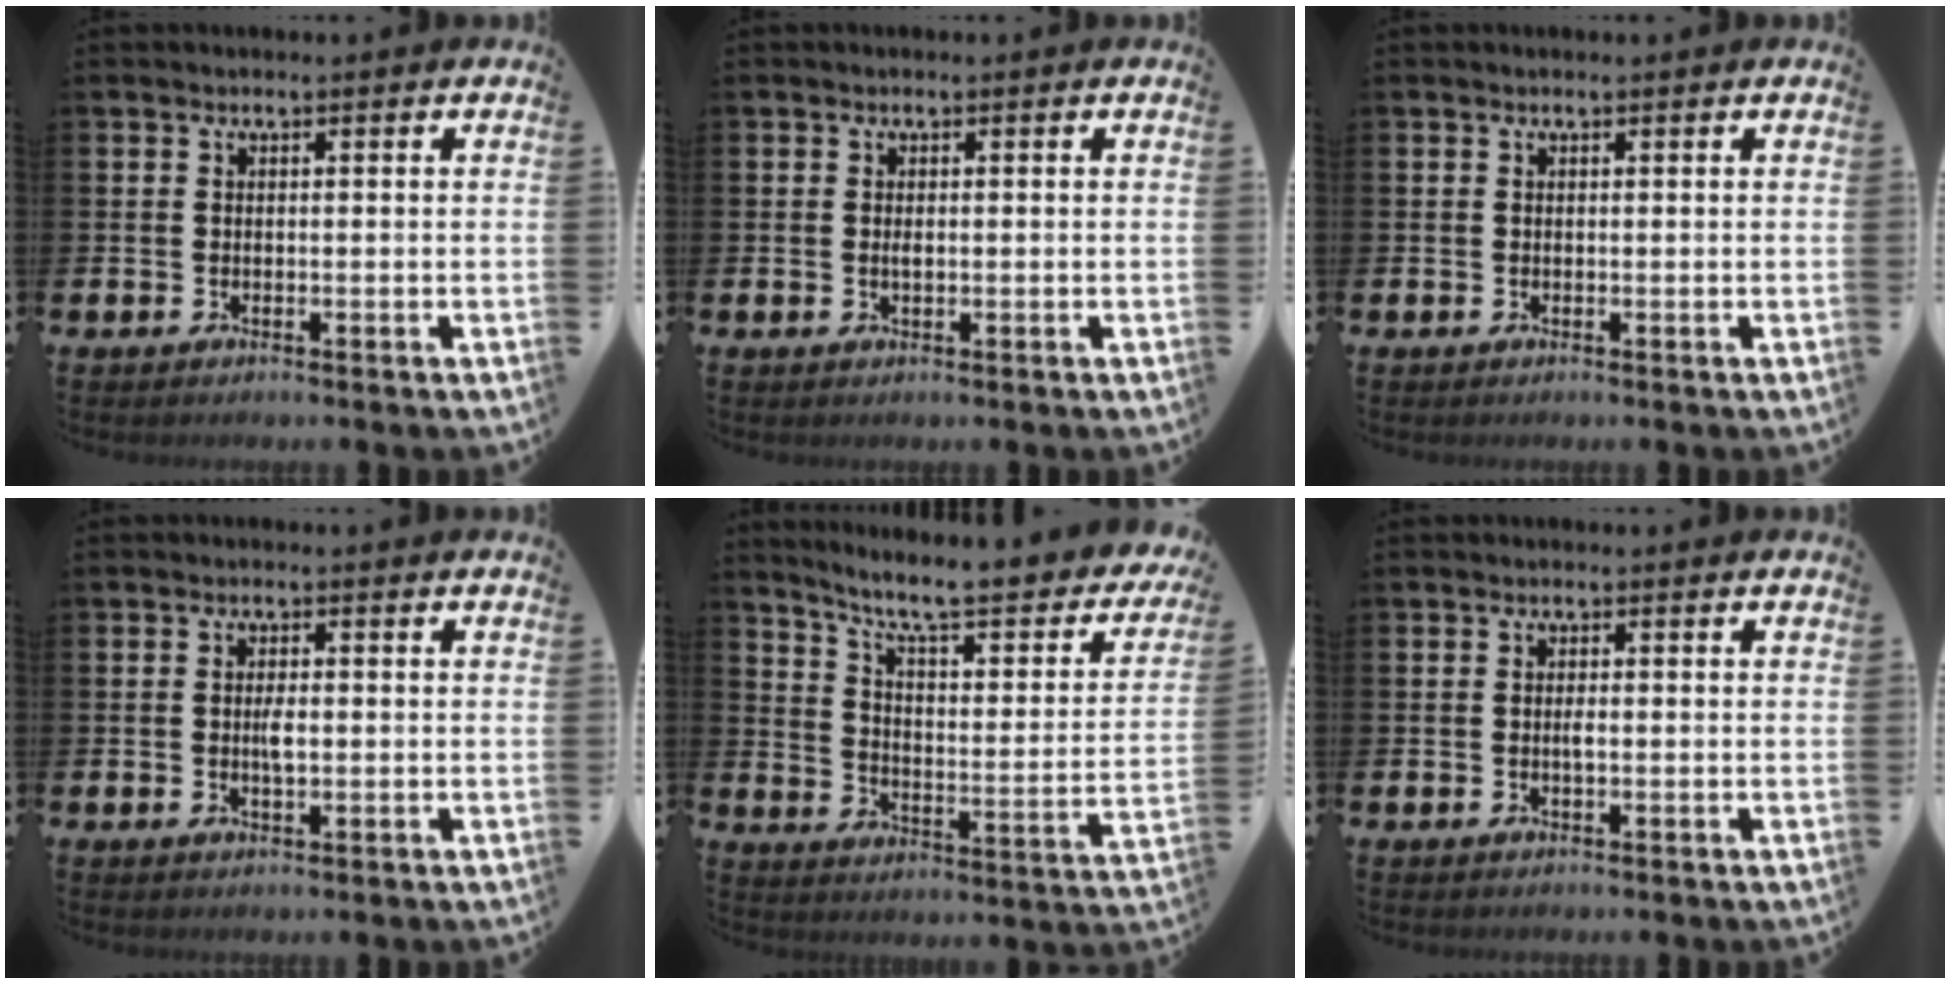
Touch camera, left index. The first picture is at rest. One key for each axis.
{"total": 0.7, "fx": 0.1, "fy": 0.3, "fz": 0.6, "tx": -0.014, "ty": 0.002, "tz": 0.001}
{"total": 0.0}
{"total": 2.0, "fx": -0.1, "fy": 0.8, "fz": 1.9, "tx": -0.029, "ty": -0.002, "tz": -0.004}
{"total": 8.2, "fx": 6.7, "fy": 1.5, "fz": 4.4, "tx": -0.105, "ty": -0.054, "tz": 0.106}
{"total": 0.9, "fx": -0.1, "fy": 0.3, "fz": 0.9, "tx": -0.011, "ty": -0.003, "tz": -0.004}